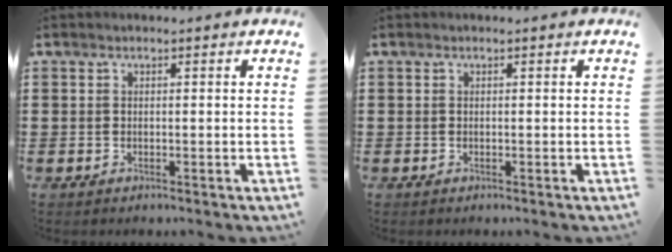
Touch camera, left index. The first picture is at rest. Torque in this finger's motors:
{"motor_torque": [0.00, 0.00, 0.00, 0.00]}